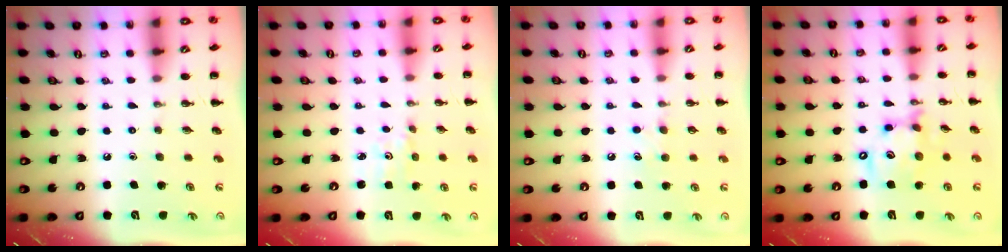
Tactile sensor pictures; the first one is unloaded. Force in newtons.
{"total": 1.1, "press": 1.0, "slide": 0.3}
{"total": 4.8, "press": 4.6, "slide": 1.5}
{"total": 14.0, "press": 13.6, "slide": 3.4}